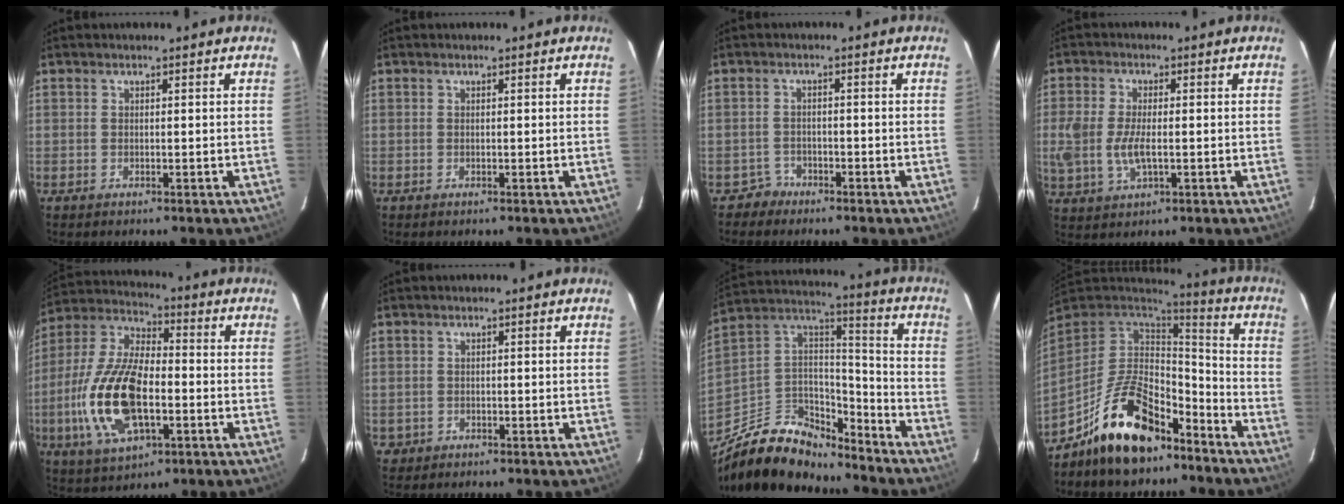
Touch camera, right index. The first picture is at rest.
{"total": 0.0}
{"total": 1.7, "force": [-1.1, 1.1, -0.6], "torque": [0.010, 0.010, -0.021]}
{"total": 7.4, "force": [-1.1, 3.6, 6.4], "torque": [-0.139, -0.007, -0.018]}
{"total": 19.2, "force": [-4.5, 8.9, 16.4], "torque": [-0.354, -0.006, -0.081]}
{"total": 1.3, "force": [0.1, 1.3, 0.3], "torque": [-0.007, 0.000, 0.009]}
{"total": 20.4, "force": [-15.0, 9.7, 9.9], "torque": [-0.219, 0.027, -0.250]}
{"total": 17.7, "force": [-11.4, 8.4, 10.8], "torque": [-0.216, 0.016, -0.182]}